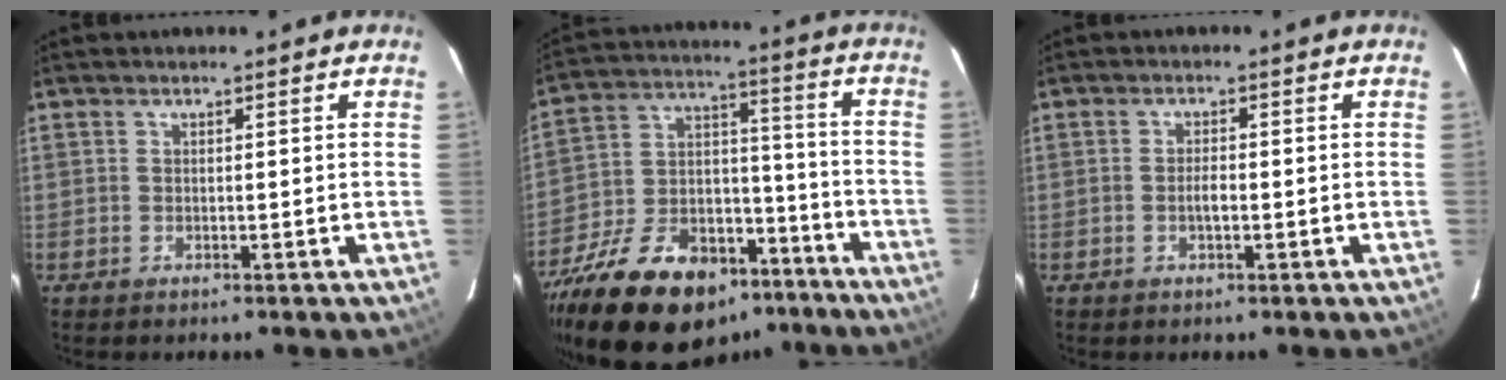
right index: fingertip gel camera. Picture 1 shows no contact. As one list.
[{"total": 24.6, "force": [-16.7, 13.6, 12.0], "torque": [-0.253, 0.031, -0.247]}, {"total": 2.0, "force": [-0.6, 0.7, 1.7], "torque": [-0.032, 0.000, -0.011]}]